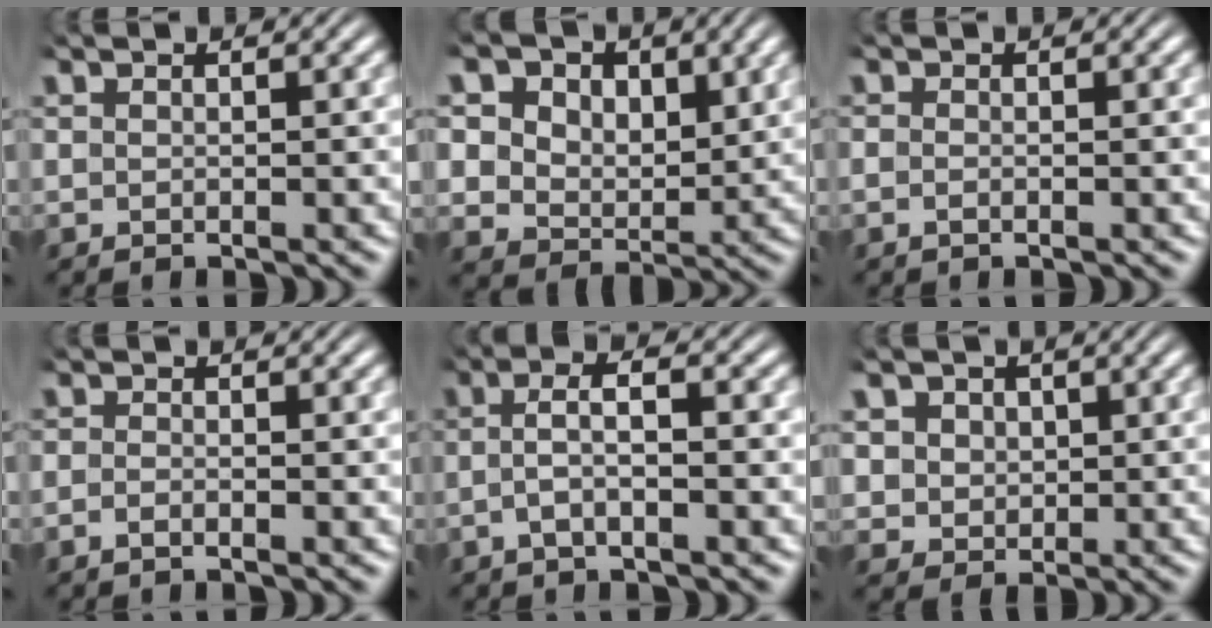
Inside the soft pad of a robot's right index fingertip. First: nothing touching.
{"total": 10.2, "force": [2.4, 8.8, 4.5], "torque": [-0.113, -0.027, 0.035]}
{"total": 1.2, "force": [-0.6, 0.8, 0.7], "torque": [-0.021, -0.003, -0.012]}
{"total": 1.2, "force": [-1.0, 0.5, 0.5], "torque": [-0.018, -0.005, -0.021]}
{"total": 3.2, "force": [-0.9, 1.2, 2.9], "torque": [-0.054, 0.001, -0.020]}
{"total": 4.7, "force": [1.1, 4.2, 1.8], "torque": [-0.046, -0.014, 0.026]}